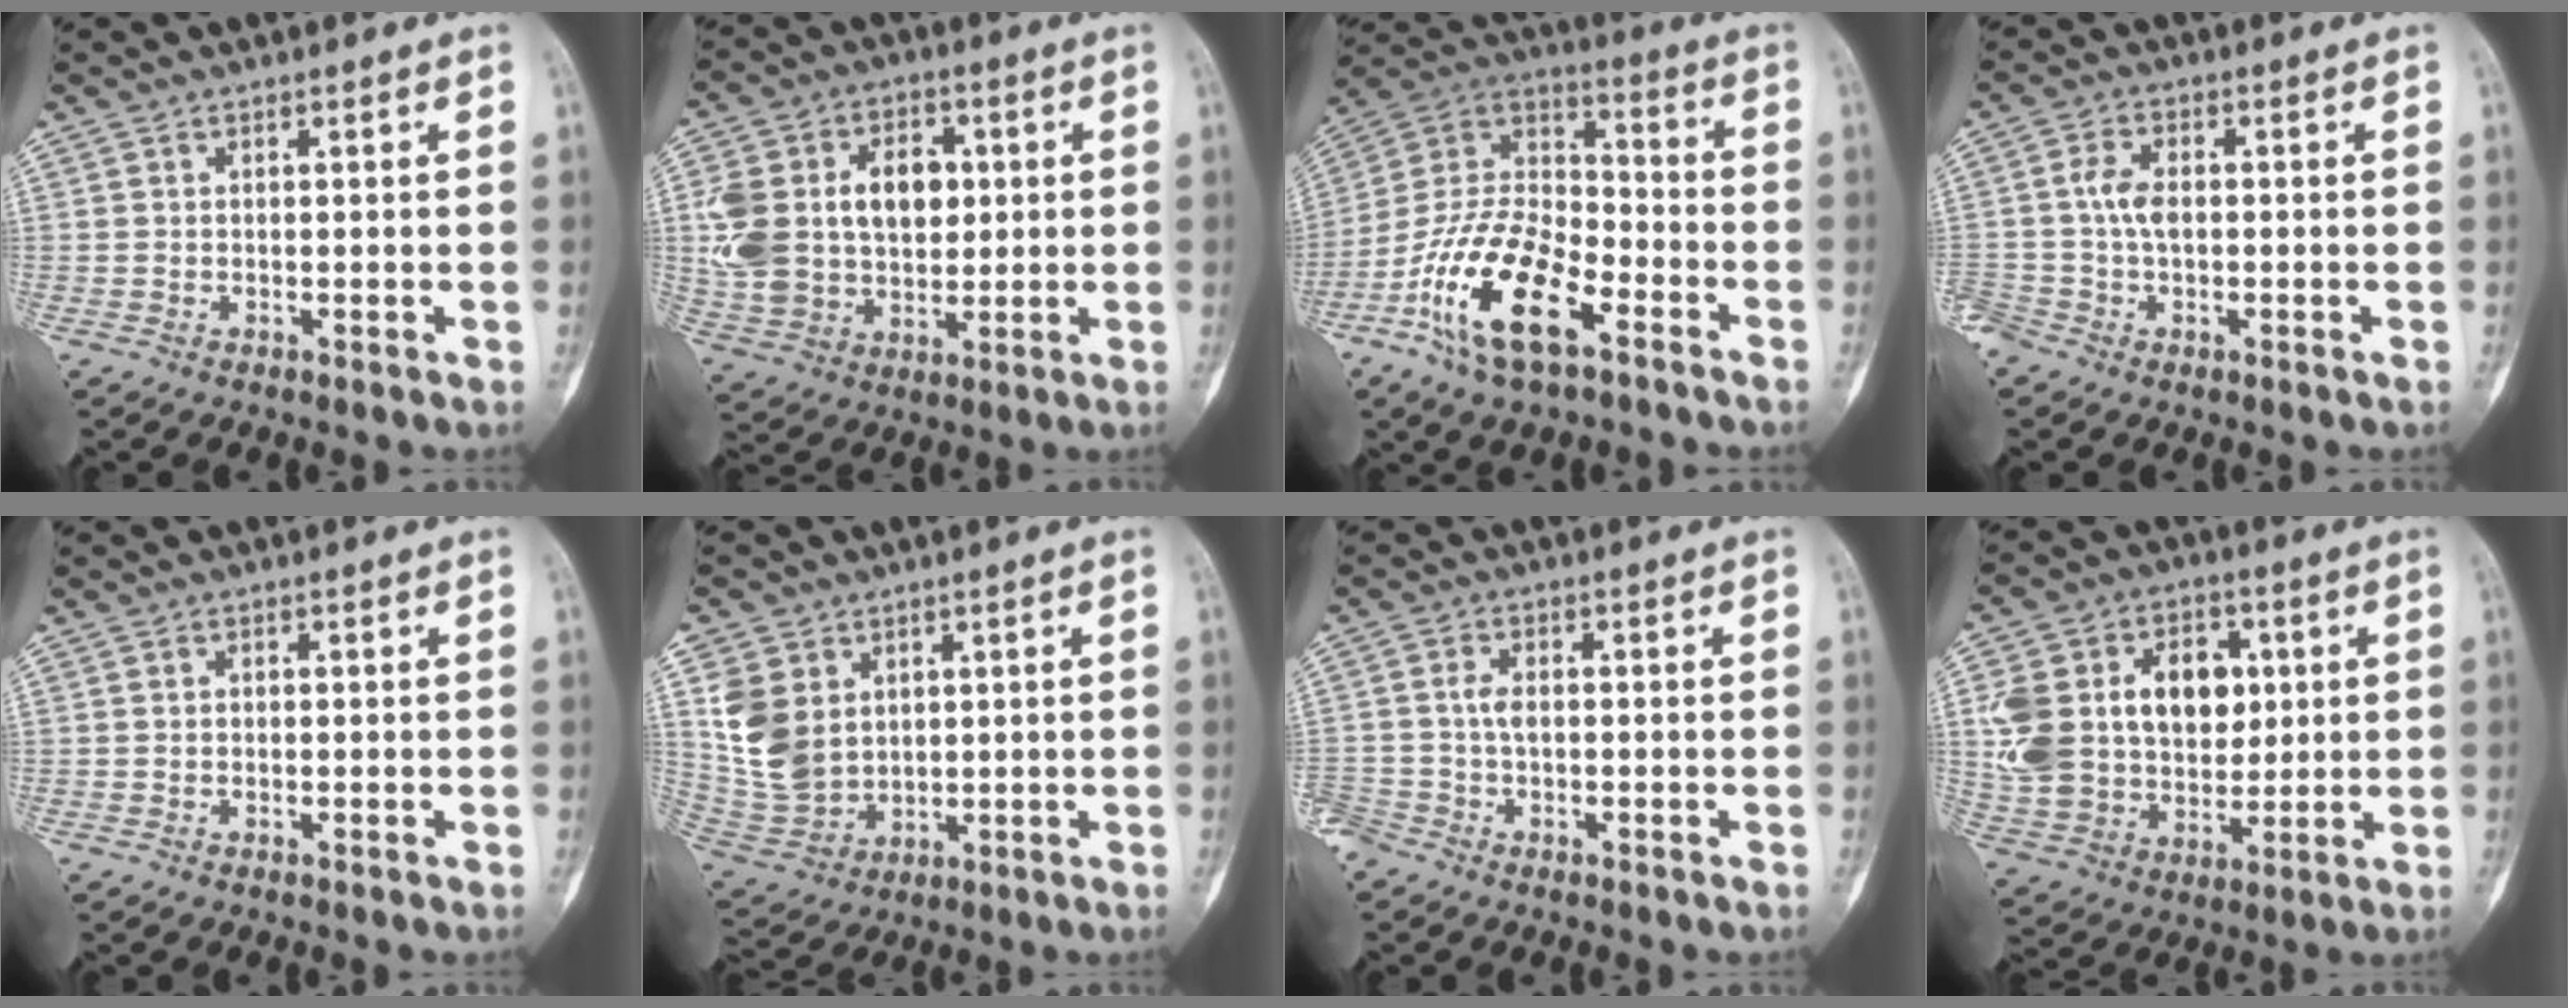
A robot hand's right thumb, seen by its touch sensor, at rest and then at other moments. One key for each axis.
{"total": 18.8, "fx": 2.7, "fy": 13.2, "fz": 13.2, "tx": -0.232, "ty": 0.009, "tz": 0.059}
{"total": 19.5, "fx": -9.9, "fy": 8.9, "fz": 14.3, "tx": -0.265, "ty": 0.060, "tz": -0.188}
{"total": 6.5, "fx": -1.1, "fy": 4.3, "fz": 4.7, "tx": -0.097, "ty": 0.020, "tz": -0.024}
{"total": 0.0}
{"total": 10.8, "fx": 3.2, "fy": 8.6, "fz": 5.8, "tx": -0.093, "ty": -0.016, "tz": 0.081}
{"total": 4.6, "fx": -1.9, "fy": 3.1, "fz": 2.9, "tx": -0.065, "ty": 0.018, "tz": -0.038}
{"total": 20.7, "fx": 3.7, "fy": 14.9, "fz": 13.9, "tx": -0.234, "ty": 0.008, "tz": 0.078}